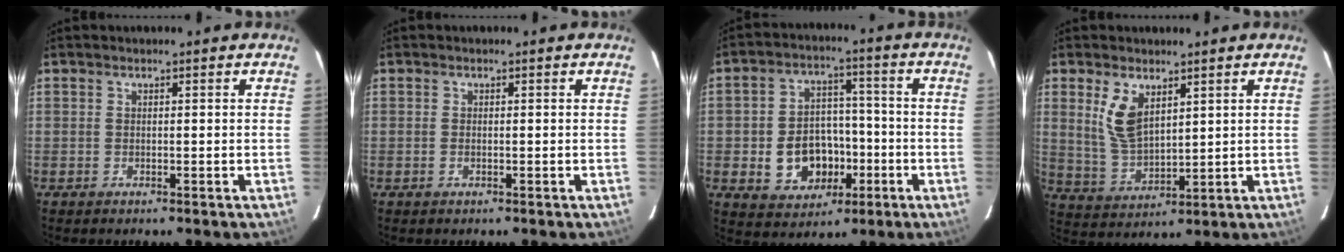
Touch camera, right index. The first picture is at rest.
{"total": 0.5, "force": [-0.2, 0.2, 0.4], "torque": [-0.010, 0.000, -0.004]}
{"total": 11.6, "force": [-3.5, 9.0, 6.4], "torque": [-0.142, 0.020, -0.036]}
{"total": 8.3, "force": [3.8, 4.2, 6.2], "torque": [-0.121, -0.002, 0.085]}